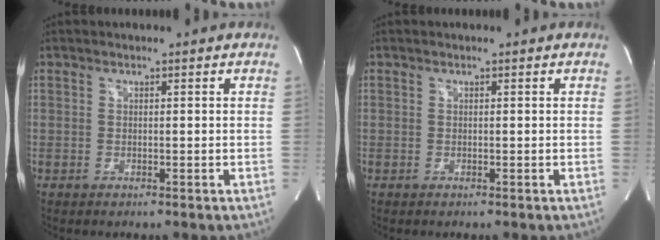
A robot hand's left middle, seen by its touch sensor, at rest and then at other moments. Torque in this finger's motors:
{"motor_torque": [-0.07, -0.07, 0.10, 0.02]}